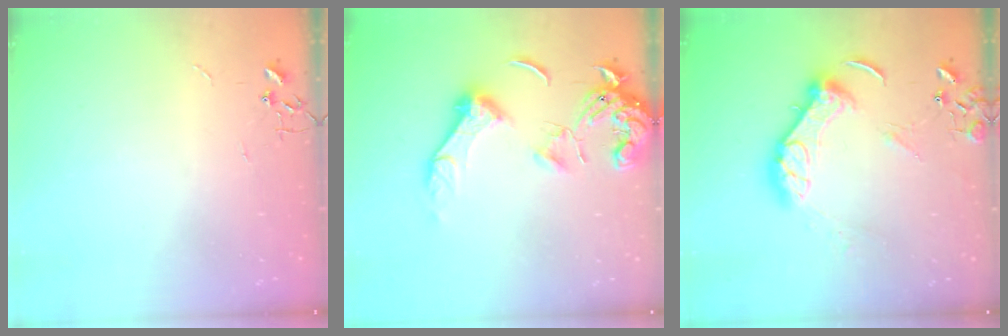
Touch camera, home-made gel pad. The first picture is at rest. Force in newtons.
{"total": 14.4, "press": 14.3, "slide": 1.6}
{"total": 12.9, "press": 12.8, "slide": 1.7}